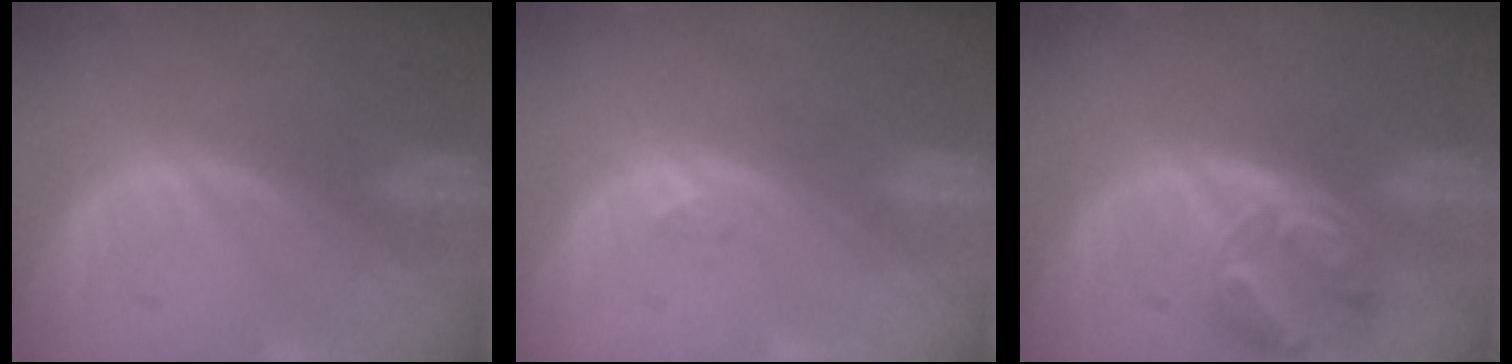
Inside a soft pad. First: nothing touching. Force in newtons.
{"total": 1.9, "press": 1.6, "slide": 1.0}
{"total": 8.0, "press": 7.0, "slide": 3.9}